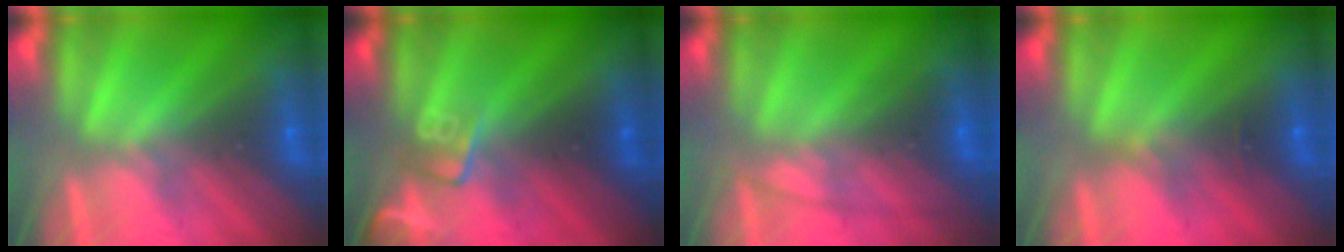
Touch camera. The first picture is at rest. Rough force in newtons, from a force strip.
{"total": 2.5}
{"total": 3.4}
{"total": 2.4}